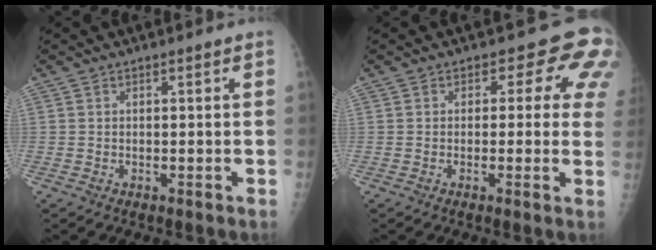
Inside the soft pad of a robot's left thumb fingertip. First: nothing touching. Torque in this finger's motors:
{"motor_torque": [0.07, 0.25, 0.24, 0.12, 0.05]}